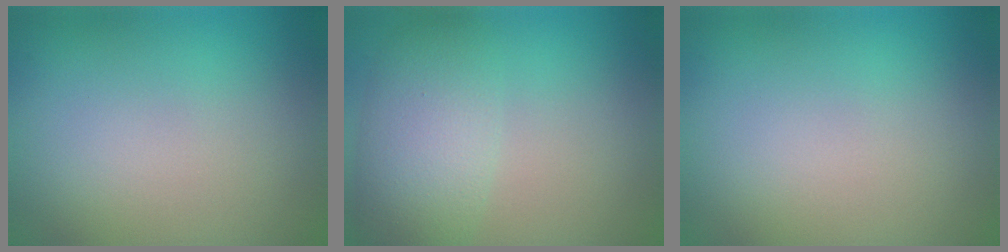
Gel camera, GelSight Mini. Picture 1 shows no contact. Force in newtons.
{"total": 5.0, "press": 5.0, "slide": 0.4}
{"total": 0.0}